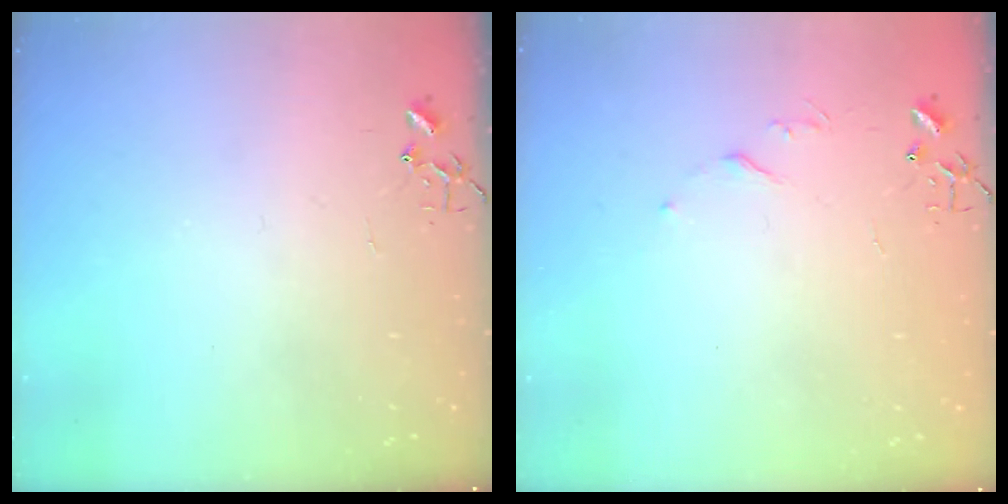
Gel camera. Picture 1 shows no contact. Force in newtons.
{"total": 3.8, "press": 3.7, "slide": 0.6}